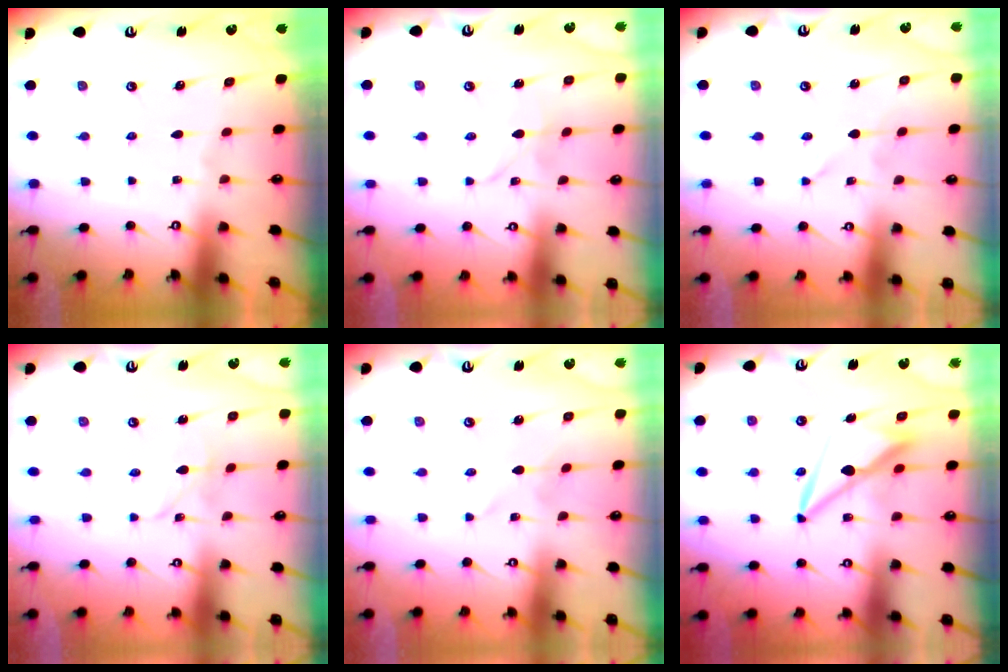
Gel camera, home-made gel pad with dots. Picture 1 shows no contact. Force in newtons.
{"total": 2.9, "press": 2.9, "slide": 0.3}
{"total": 0.0}
{"total": 2.8, "press": 2.8, "slide": 0.2}
{"total": 0.7, "press": 0.6, "slide": 0.1}
{"total": 9.7, "press": 9.6, "slide": 1.2}